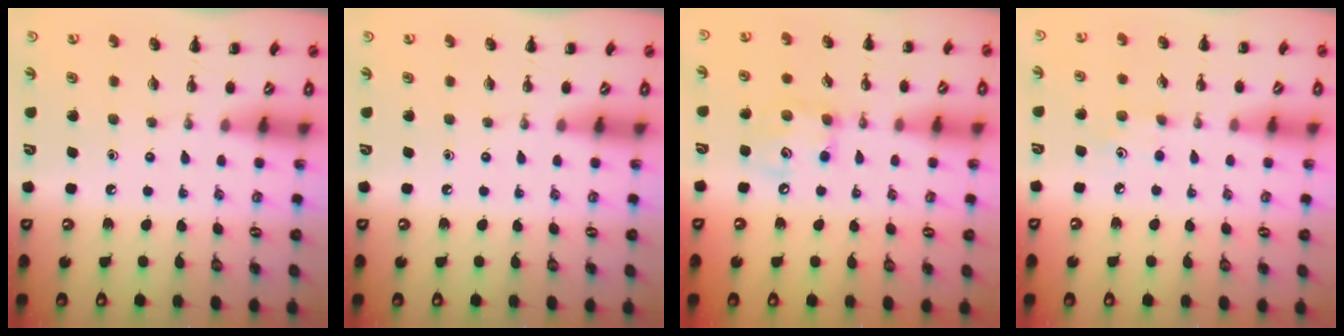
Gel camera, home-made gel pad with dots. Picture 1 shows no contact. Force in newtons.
{"total": 0.0}
{"total": 7.7, "press": 7.6, "slide": 0.4}
{"total": 2.6, "press": 2.4, "slide": 0.9}